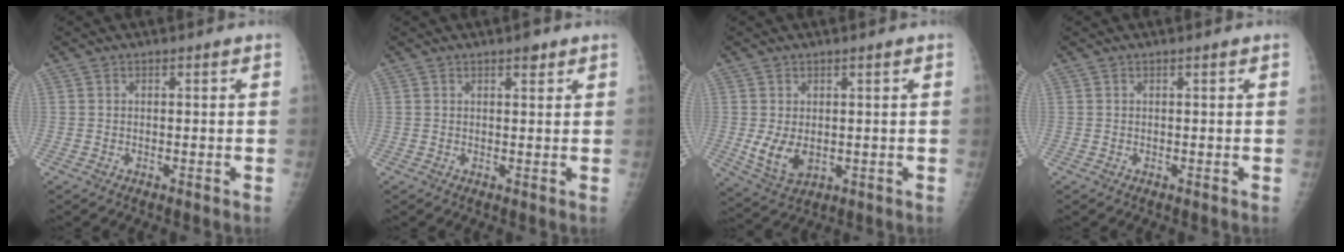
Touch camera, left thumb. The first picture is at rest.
{"total": 1.9, "force": [1.3, 0.7, 1.1], "torque": [-0.010, -0.006, 0.017]}
{"total": 6.2, "force": [0.2, 3.8, 4.9], "torque": [-0.080, -0.015, 0.018]}
{"total": 0.0}